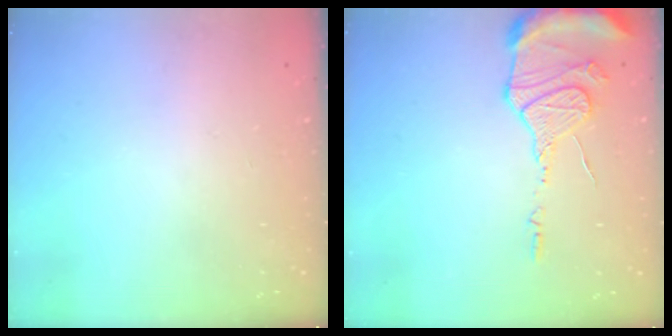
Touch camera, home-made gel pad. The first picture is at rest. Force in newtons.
{"total": 13.5, "press": 13.4, "slide": 1.7}